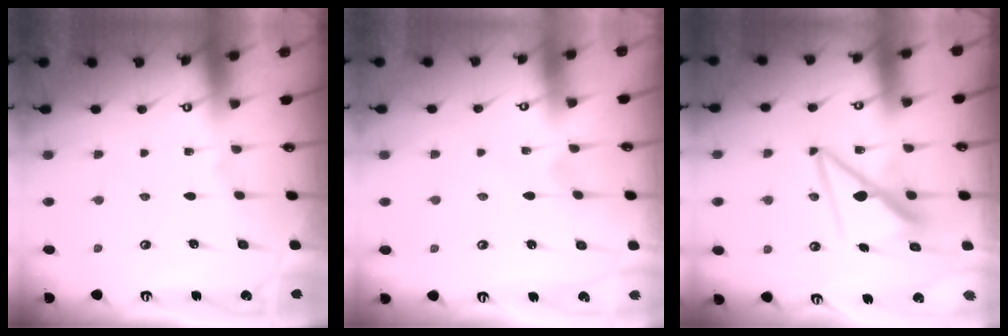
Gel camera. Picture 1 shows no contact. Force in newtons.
{"total": 1.4, "press": 1.4, "slide": 0.2}
{"total": 9.1, "press": 9.1, "slide": 0.8}